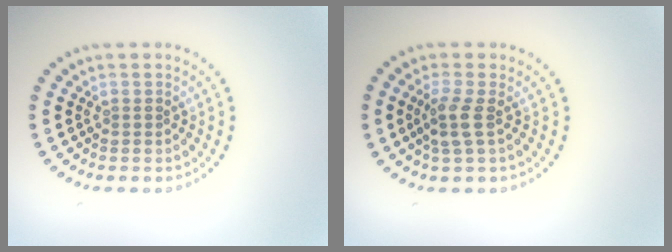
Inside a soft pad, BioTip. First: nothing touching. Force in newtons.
{"total": 2.0, "press": 1.7, "slide": 1.1}